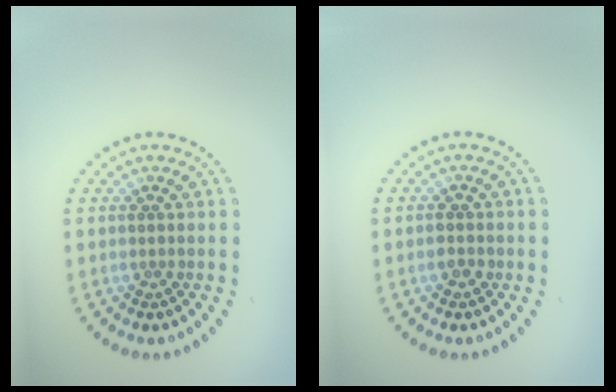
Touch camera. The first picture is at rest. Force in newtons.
{"total": 1.4, "press": 1.4, "slide": 0.2}